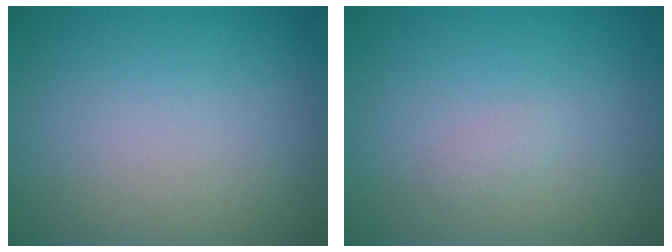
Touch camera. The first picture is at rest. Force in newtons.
{"total": 0.7, "press": 0.7, "slide": 0.0}